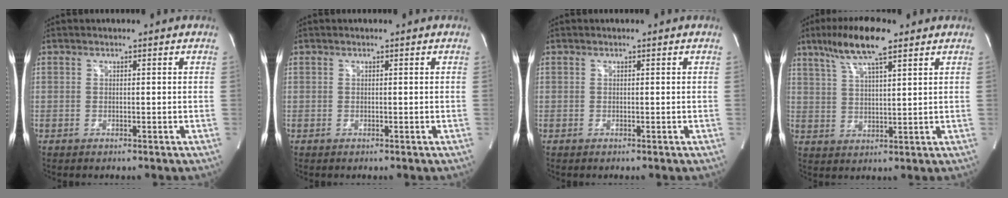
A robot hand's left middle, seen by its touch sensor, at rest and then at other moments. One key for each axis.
{"total": 0.0}
{"total": 0.0}
{"total": 10.0, "fx": 6.7, "fy": 1.4, "fz": 7.3, "tx": -0.143, "ty": 0.016, "tz": 0.120}